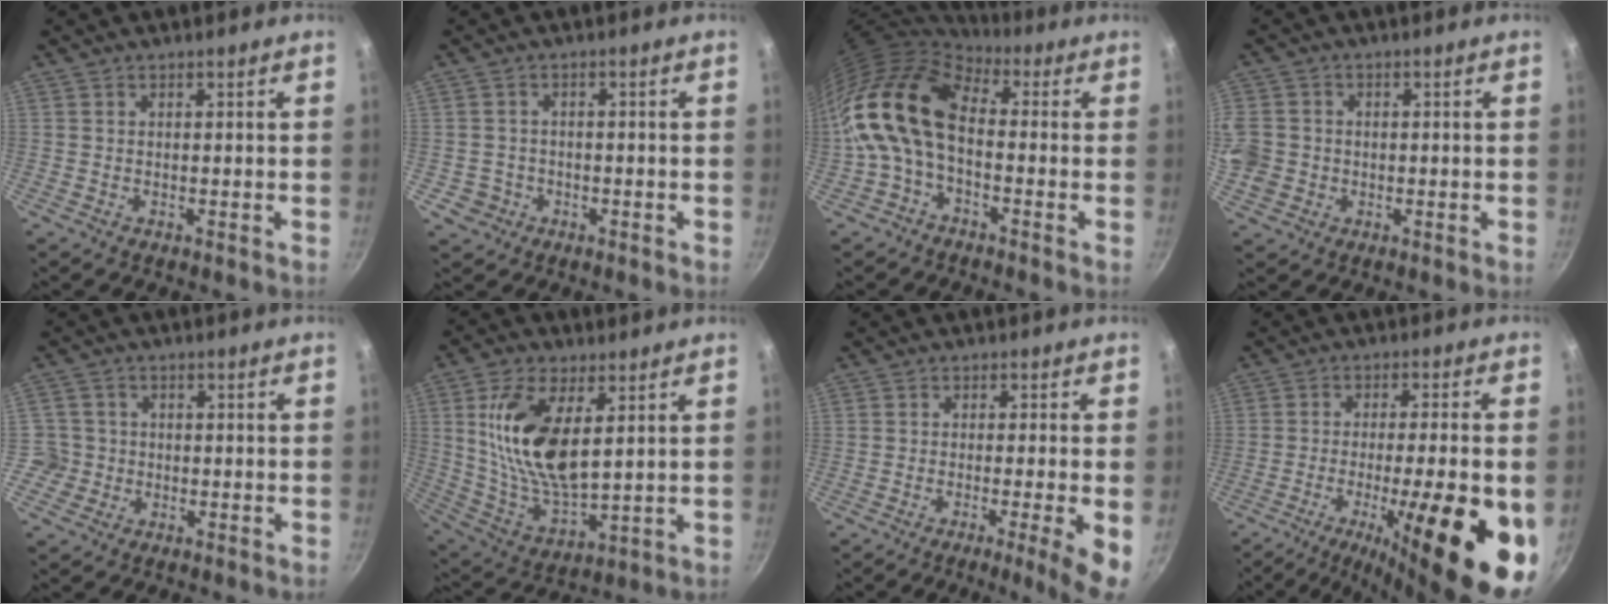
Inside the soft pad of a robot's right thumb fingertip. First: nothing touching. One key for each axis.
{"total": 3.3, "fx": -1.1, "fy": 3.1, "fz": 0.7, "tx": -0.002, "ty": 0.019, "tz": -0.009}
{"total": 13.4, "fx": -1.3, "fy": 8.2, "fz": 10.6, "tx": -0.185, "ty": 0.030, "tz": -0.041}
{"total": 10.6, "fx": -0.9, "fy": 9.6, "fz": 4.3, "tx": -0.115, "ty": 0.018, "tz": -0.015}
{"total": 4.1, "fx": -0.9, "fy": 3.9, "fz": 0.4, "tx": 0.019, "ty": 0.016, "tz": -0.020}
{"total": 17.0, "fx": 4.6, "fy": 8.2, "fz": 14.2, "tx": -0.267, "ty": -0.028, "tz": 0.098}
{"total": 6.9, "fx": -2.1, "fy": 0.3, "fz": 6.6, "tx": -0.095, "ty": 0.000, "tz": -0.034}
{"total": 21.8, "fx": -7.4, "fy": 5.1, "fz": 19.9, "tx": -0.279, "ty": 0.004, "tz": -0.110}